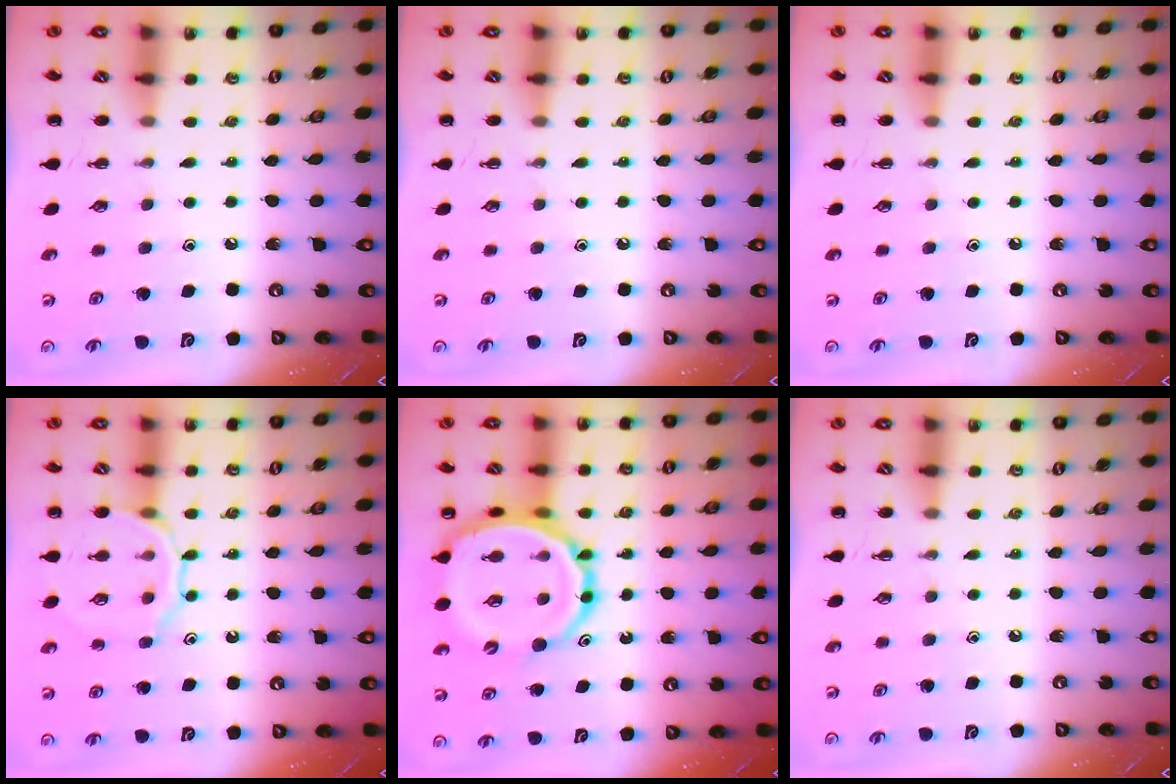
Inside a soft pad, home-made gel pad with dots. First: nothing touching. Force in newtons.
{"total": 0.0}
{"total": 0.0}
{"total": 11.4, "press": 11.4, "slide": 0.8}
{"total": 15.9, "press": 15.4, "slide": 3.9}
{"total": 0.0}